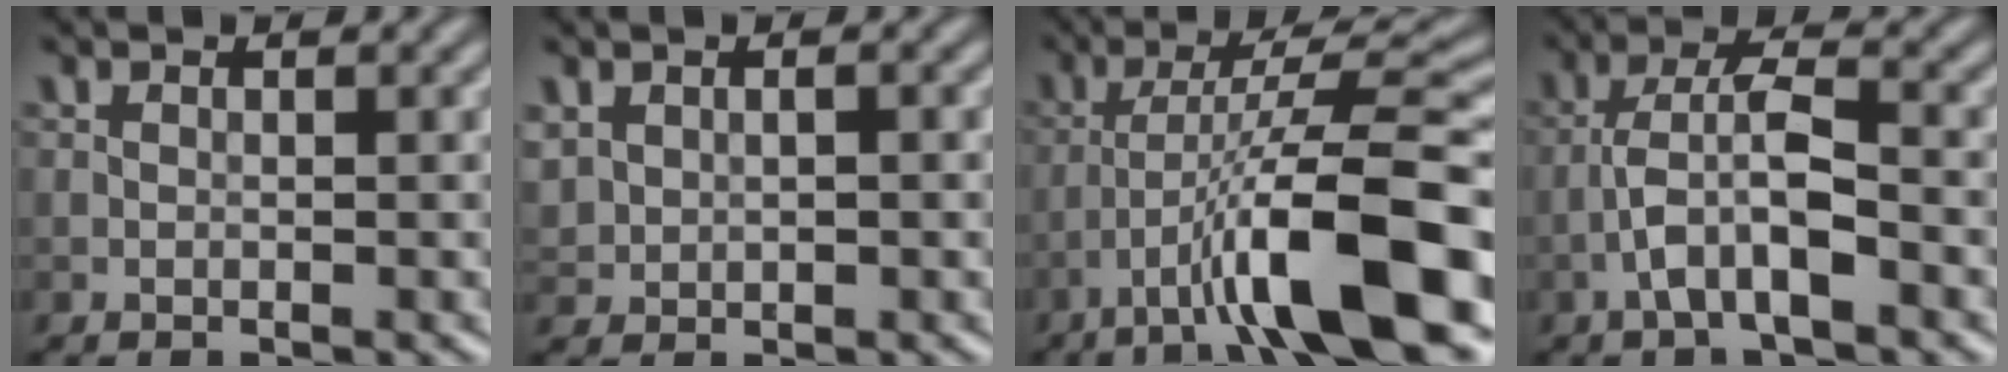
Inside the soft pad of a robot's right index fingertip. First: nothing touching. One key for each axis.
{"total": 1.6, "fx": 0.4, "fy": 1.2, "fz": 0.9, "tx": -0.023, "ty": -0.002, "tz": 0.015}
{"total": 11.1, "fx": -5.2, "fy": 1.7, "fz": 9.6, "tx": -0.153, "ty": 0.022, "tz": -0.081}
{"total": 4.8, "fx": -2.0, "fy": 1.1, "fz": 4.2, "tx": -0.082, "ty": 0.011, "tz": -0.042}